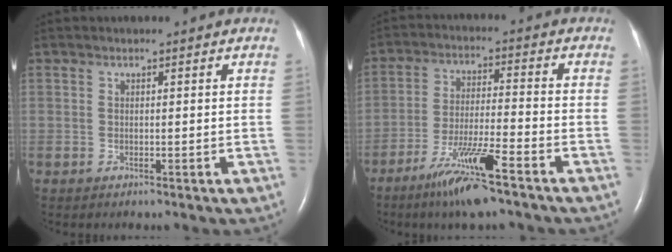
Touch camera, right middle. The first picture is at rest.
{"total": 10.4, "force": [-6.9, 0.1, 7.8], "torque": [-0.151, -0.027, -0.127]}